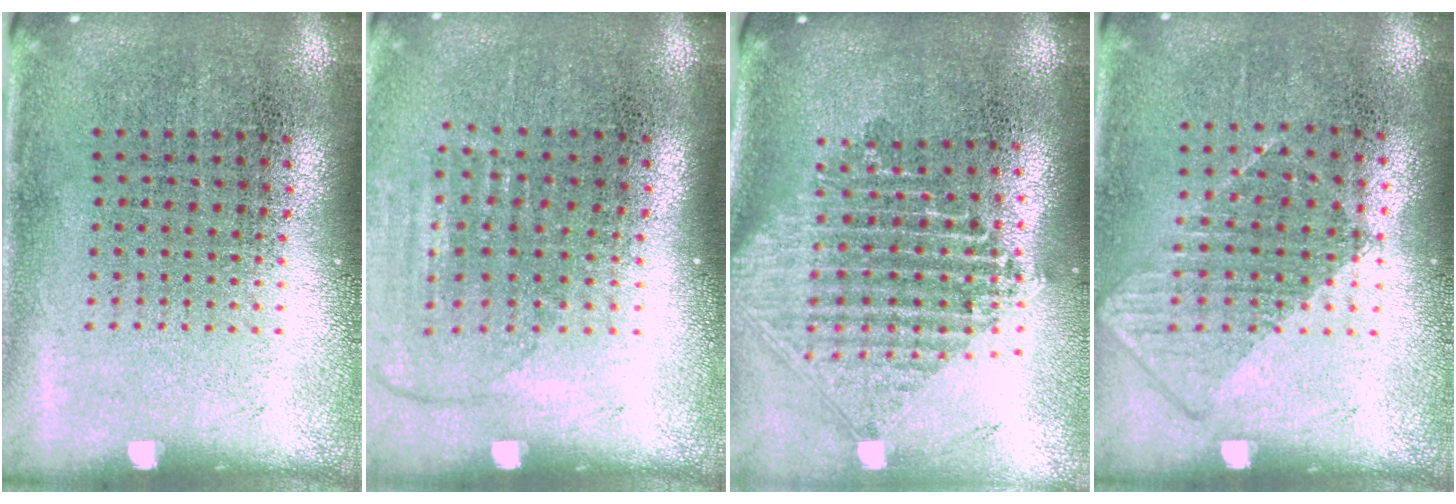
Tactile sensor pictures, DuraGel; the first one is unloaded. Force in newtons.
{"total": 1.3, "press": 1.2, "slide": 0.6}
{"total": 2.4, "press": 1.9, "slide": 1.5}
{"total": 0.8, "press": 0.7, "slide": 0.4}